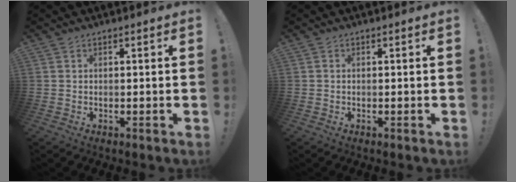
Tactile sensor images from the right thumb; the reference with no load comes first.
{"total": 0.0}